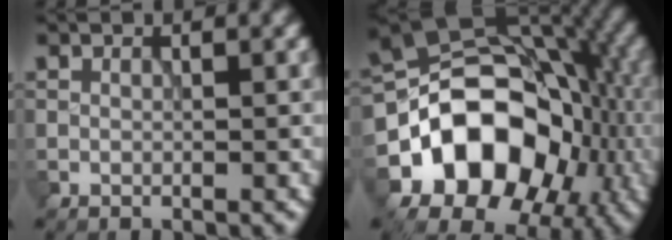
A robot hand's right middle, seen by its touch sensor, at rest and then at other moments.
{"total": 13.9, "force": [-4.6, 10.4, 8.1], "torque": [-0.116, -0.004, -0.081]}